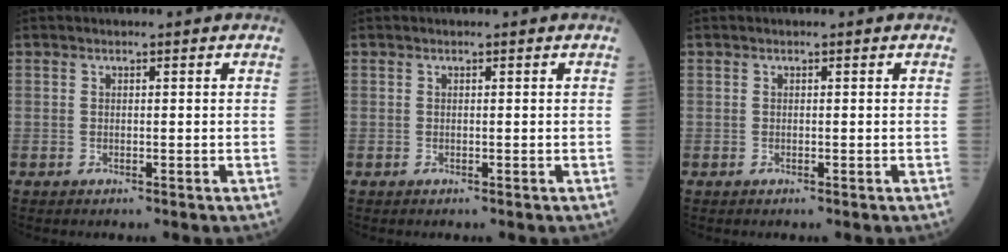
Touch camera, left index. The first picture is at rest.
{"total": 0.0}
{"total": 0.0}